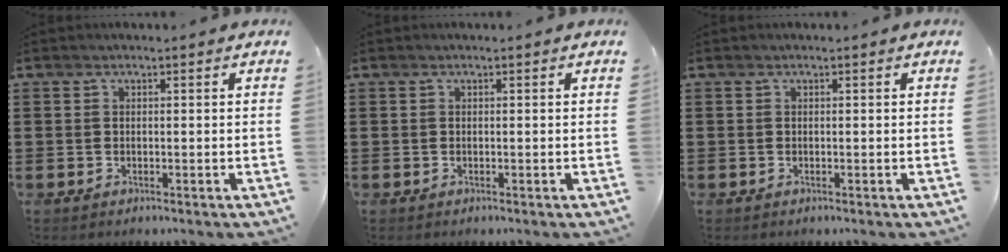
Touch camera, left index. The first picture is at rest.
{"total": 0.0}
{"total": 0.0}